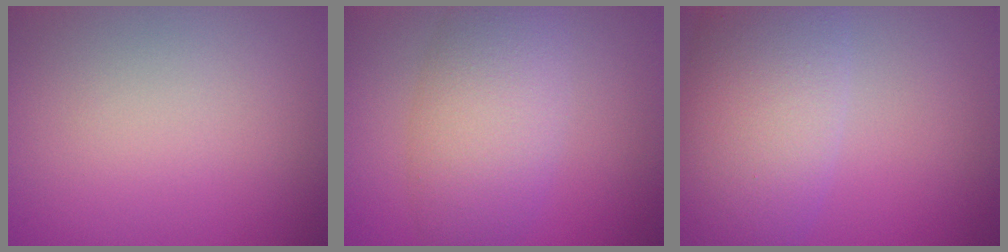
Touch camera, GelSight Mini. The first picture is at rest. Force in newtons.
{"total": 5.8, "press": 5.8, "slide": 0.6}
{"total": 8.4, "press": 8.4, "slide": 0.3}